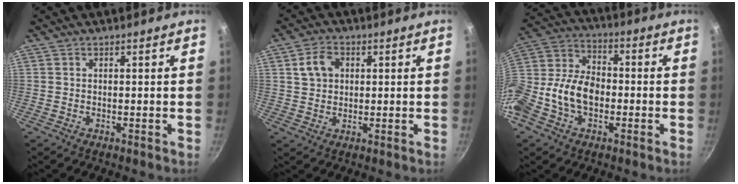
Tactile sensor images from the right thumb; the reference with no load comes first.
{"total": 5.8, "force": [1.5, 4.5, 3.3], "torque": [-0.042, 0.008, 0.024]}
{"total": 15.8, "force": [-3.4, 11.0, 10.8], "torque": [-0.191, 0.052, -0.077]}